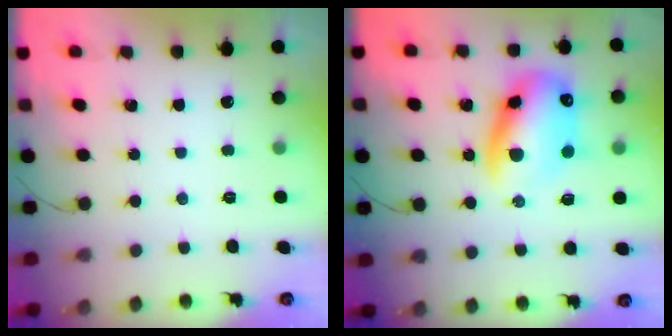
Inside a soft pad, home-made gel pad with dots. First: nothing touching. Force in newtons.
{"total": 15.2, "press": 14.8, "slide": 3.4}